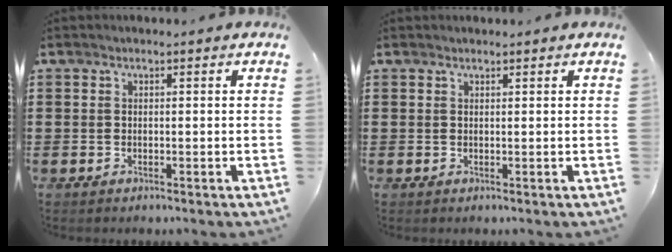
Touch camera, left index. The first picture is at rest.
{"total": 0.6, "force": [0.5, 0.1, 0.1], "torque": [-0.003, 0.000, 0.011]}